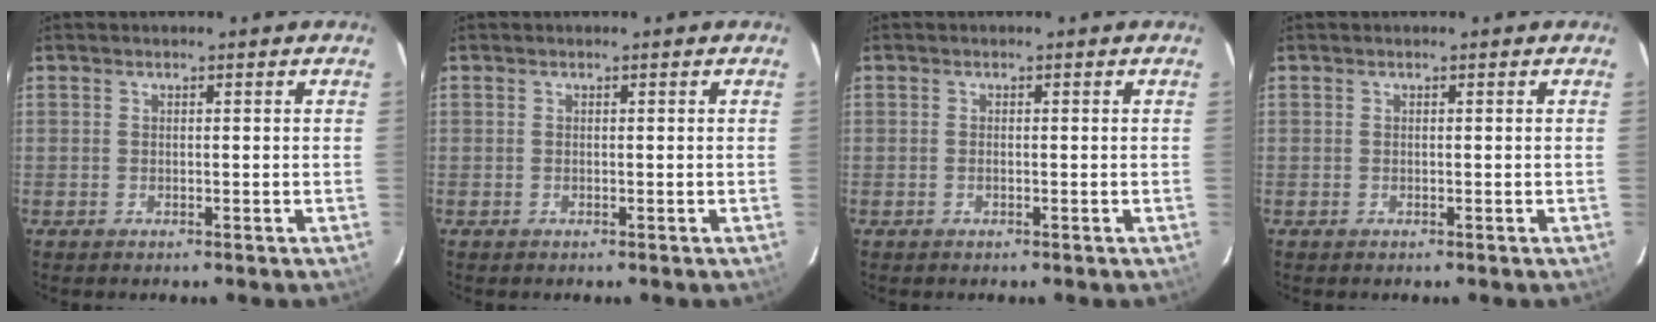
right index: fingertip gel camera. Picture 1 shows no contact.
{"total": 0.0}
{"total": 0.5, "force": [-0.3, 0.3, 0.3], "torque": [-0.005, 0.002, -0.006]}
{"total": 0.0}